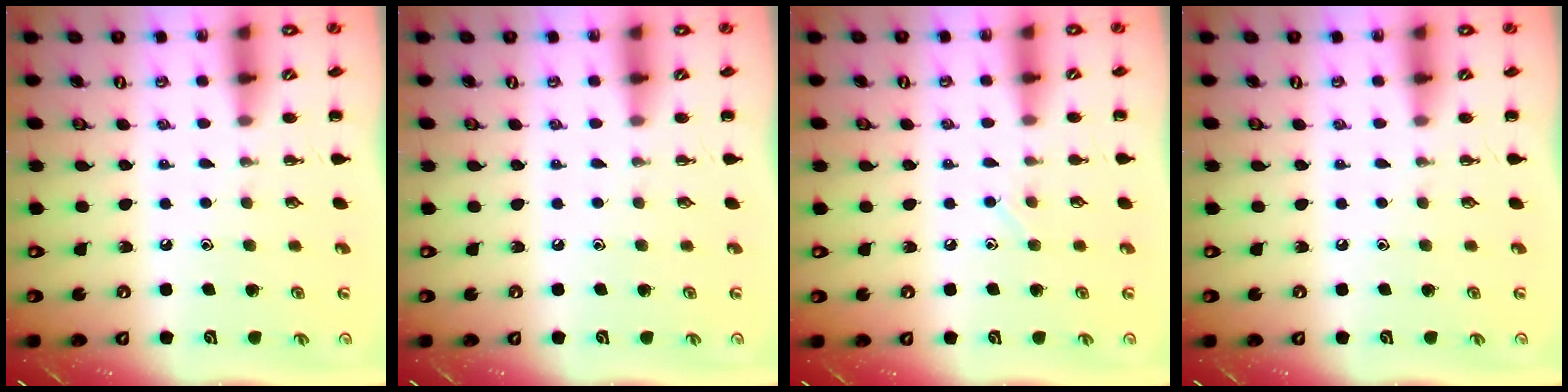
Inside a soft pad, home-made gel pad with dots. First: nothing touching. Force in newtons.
{"total": 0.0}
{"total": 5.4, "press": 5.2, "slide": 1.5}
{"total": 0.0}